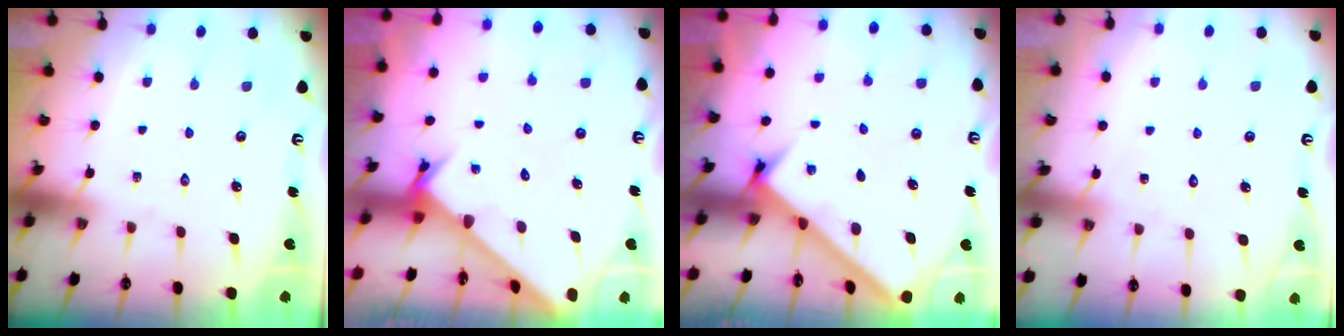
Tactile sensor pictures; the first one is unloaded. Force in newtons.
{"total": 2.7, "press": 2.7, "slide": 0.2}
{"total": 2.8, "press": 2.7, "slide": 0.3}
{"total": 5.3, "press": 5.3, "slide": 0.5}